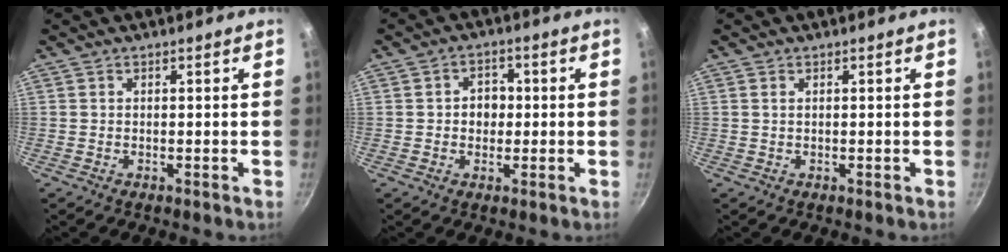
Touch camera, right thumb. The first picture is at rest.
{"total": 4.5, "force": [0.1, 3.7, 2.5], "torque": [-0.011, 0.006, -0.003]}
{"total": 0.6, "force": [0.3, 0.3, 0.4], "torque": [-0.009, 0.001, 0.004]}